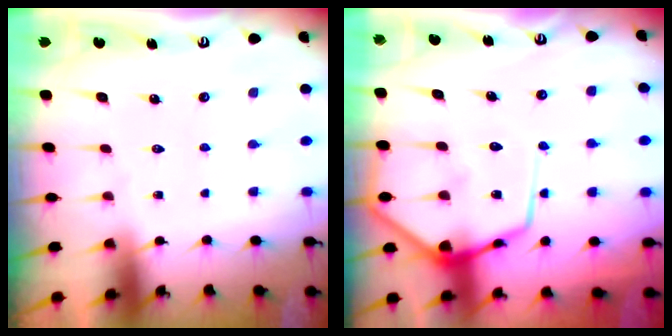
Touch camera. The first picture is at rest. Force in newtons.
{"total": 12.2, "press": 12.1, "slide": 1.3}